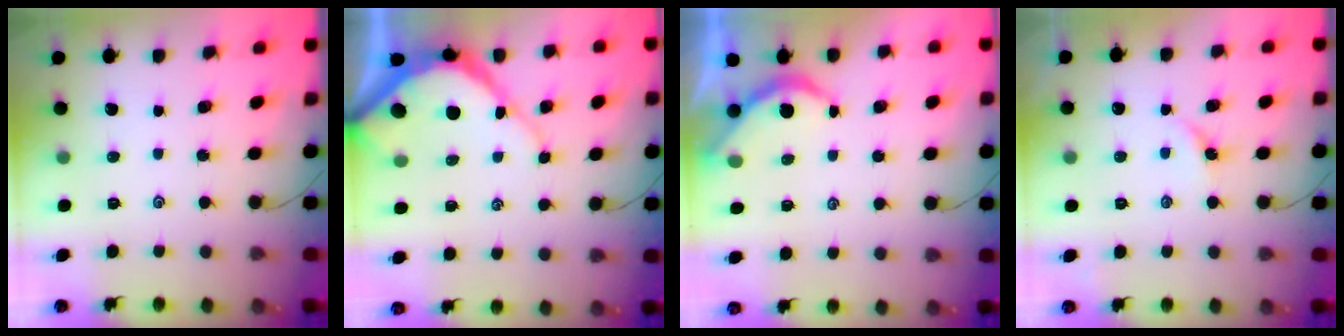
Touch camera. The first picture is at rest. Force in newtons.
{"total": 7.8, "press": 7.7, "slide": 0.7}
{"total": 3.6, "press": 3.6, "slide": 0.4}
{"total": 2.7, "press": 2.7, "slide": 0.5}